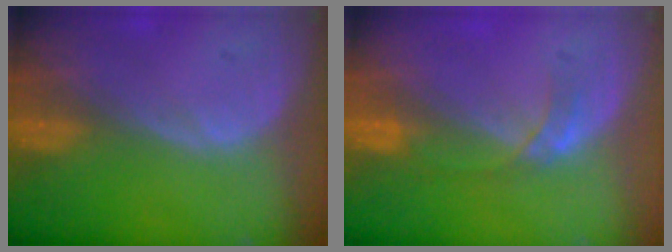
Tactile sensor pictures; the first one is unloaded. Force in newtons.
{"total": 3.0, "press": 2.7, "slide": 1.3}